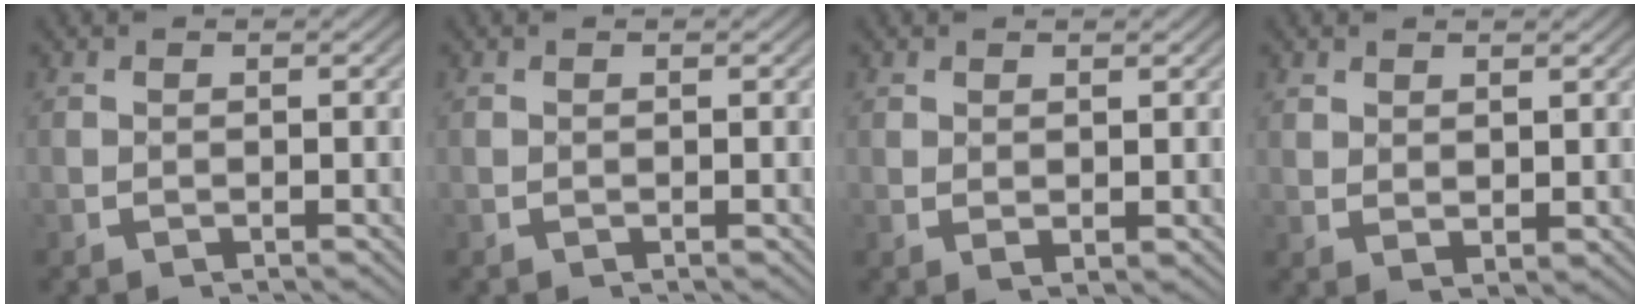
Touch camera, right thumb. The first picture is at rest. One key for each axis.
{"total": 0.0}
{"total": 1.0, "fx": 0.8, "fy": 0.2, "fz": 0.5, "tx": -0.010, "ty": -0.004, "tz": 0.023}
{"total": 1.5, "fx": 1.4, "fy": 0.3, "fz": 0.5, "tx": -0.008, "ty": -0.004, "tz": 0.036}